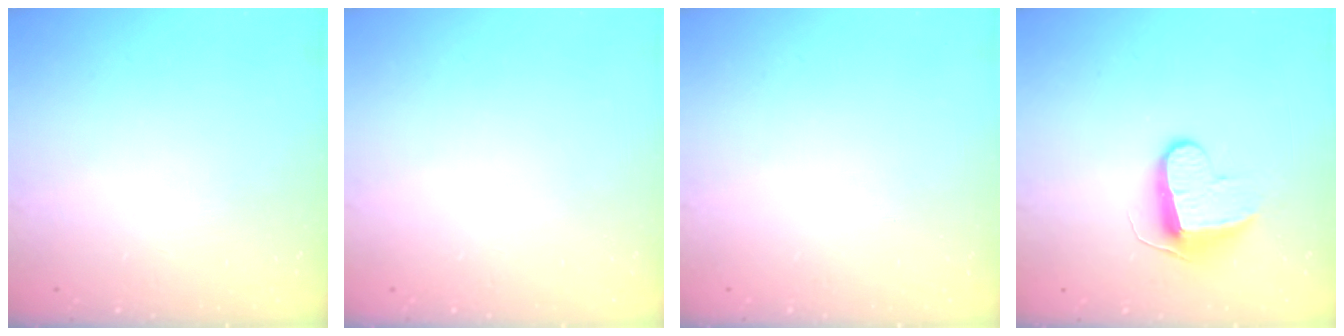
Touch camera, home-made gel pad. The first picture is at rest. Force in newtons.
{"total": 0.0}
{"total": 0.0}
{"total": 9.3, "press": 9.3, "slide": 0.0}